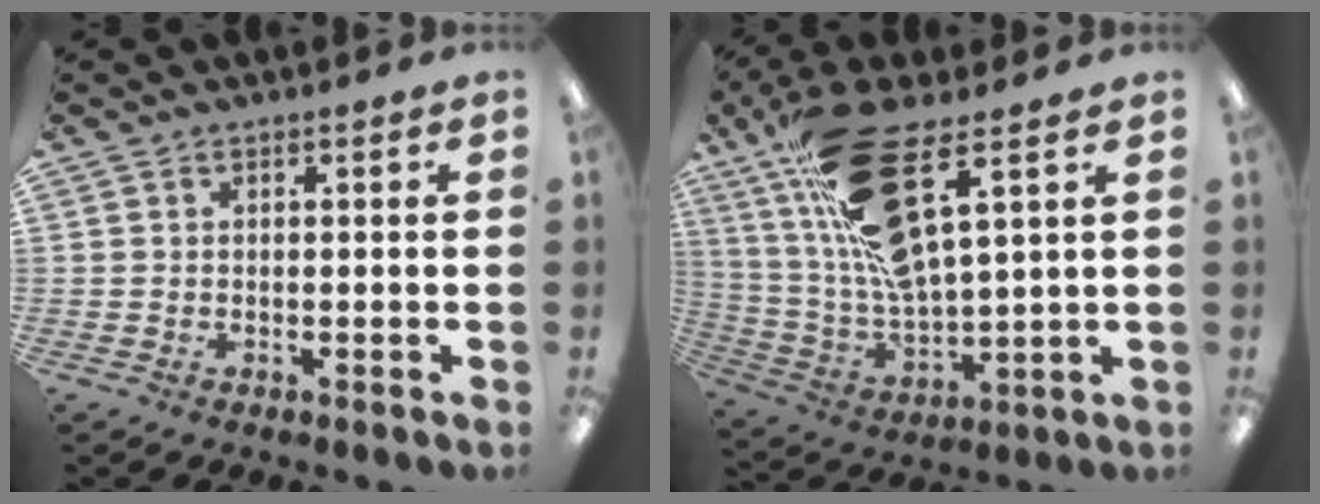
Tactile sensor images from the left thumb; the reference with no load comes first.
{"total": 19.8, "force": [10.9, 5.9, 15.4], "torque": [-0.301, -0.051, 0.182]}